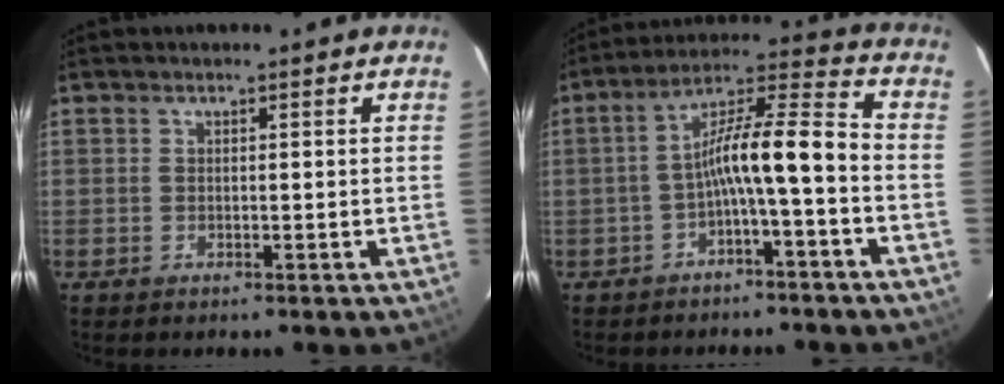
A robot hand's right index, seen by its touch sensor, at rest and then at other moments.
{"total": 10.0, "force": [-3.6, 0.9, 9.3], "torque": [-0.178, 0.025, -0.060]}